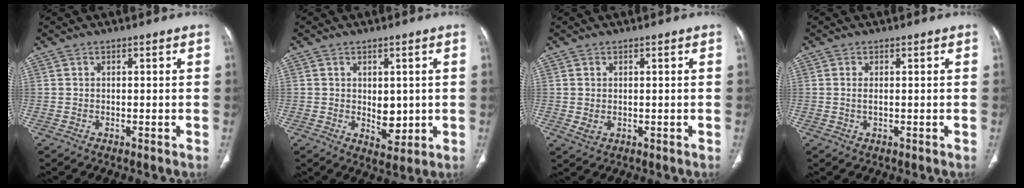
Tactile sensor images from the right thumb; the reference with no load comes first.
{"total": 5.2, "force": [0.1, 3.4, 3.9], "torque": [-0.034, -0.012, 0.014]}
{"total": 2.0, "force": [0.0, 1.5, 1.3], "torque": [-0.028, -0.005, 0.007]}
{"total": 1.3, "force": [0.1, 0.6, 1.2], "torque": [-0.028, -0.003, 0.004]}